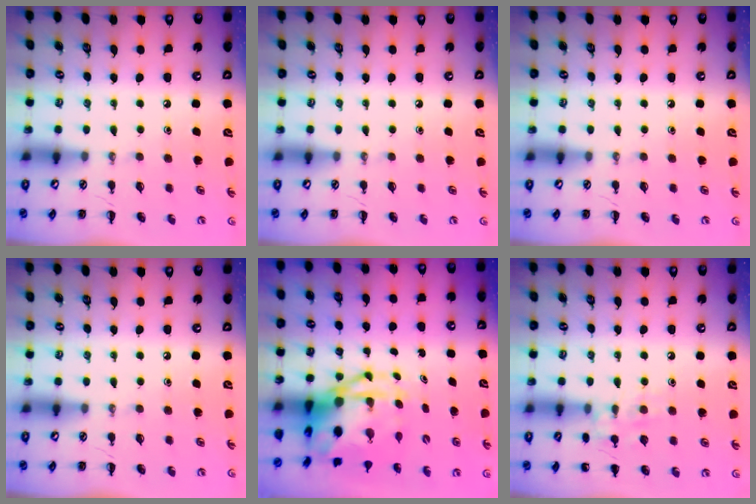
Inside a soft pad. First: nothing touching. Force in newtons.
{"total": 0.0}
{"total": 0.0}
{"total": 0.0}
{"total": 8.1, "press": 7.8, "slide": 2.1}
{"total": 8.7, "press": 8.6, "slide": 0.8}